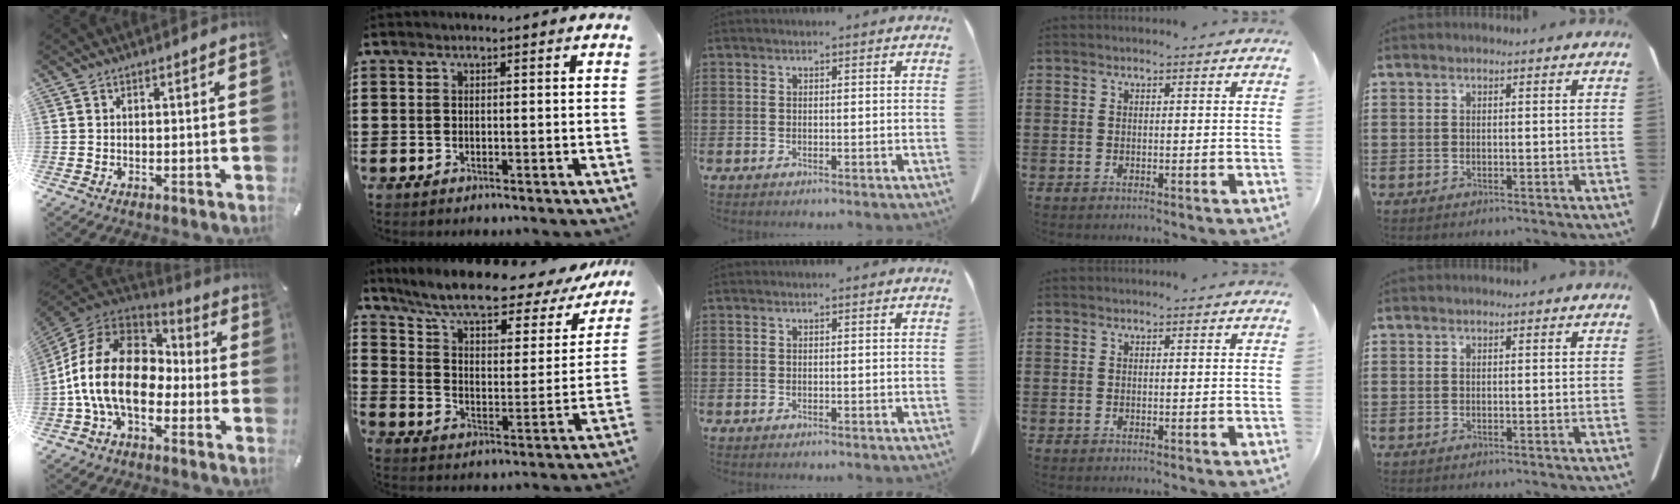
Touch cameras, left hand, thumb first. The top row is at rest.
{"thumb": {"total": 19.1, "force": [-4.5, 12.5, 13.8], "torque": [-0.278, 0.034, -0.073]}, "index": {"total": 9.0, "force": [7.4, 1.3, 4.9], "torque": [-0.125, -0.041, 0.124]}}